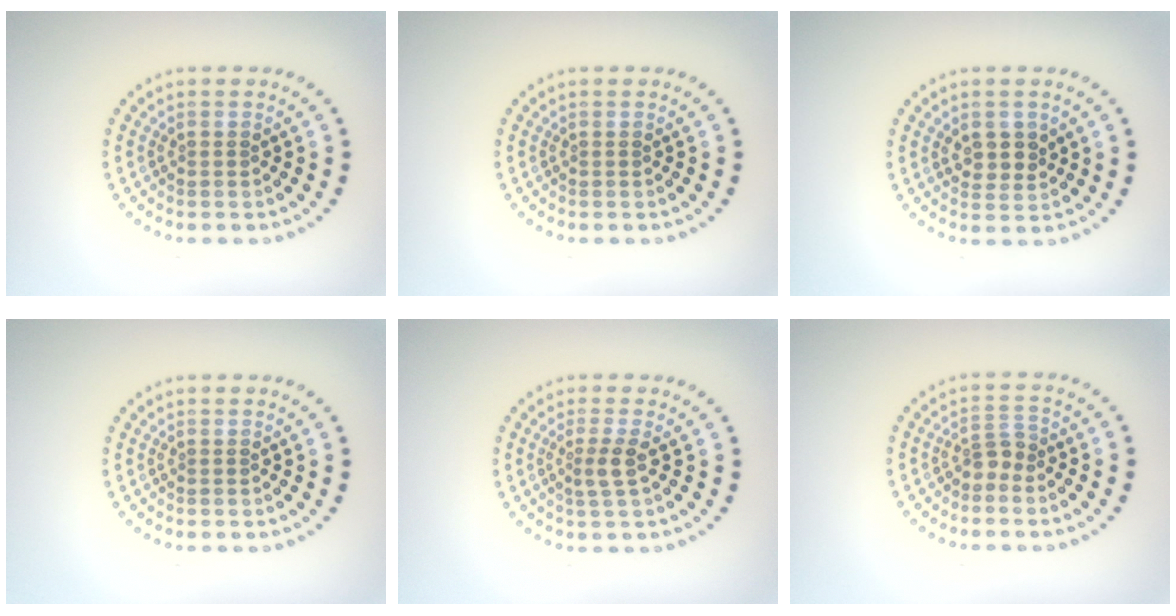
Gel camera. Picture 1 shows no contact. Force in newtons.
{"total": 0.0}
{"total": 2.4, "press": 2.2, "slide": 0.9}
{"total": 0.0}
{"total": 1.8, "press": 1.5, "slide": 1.1}
{"total": 1.9, "press": 1.3, "slide": 1.3}